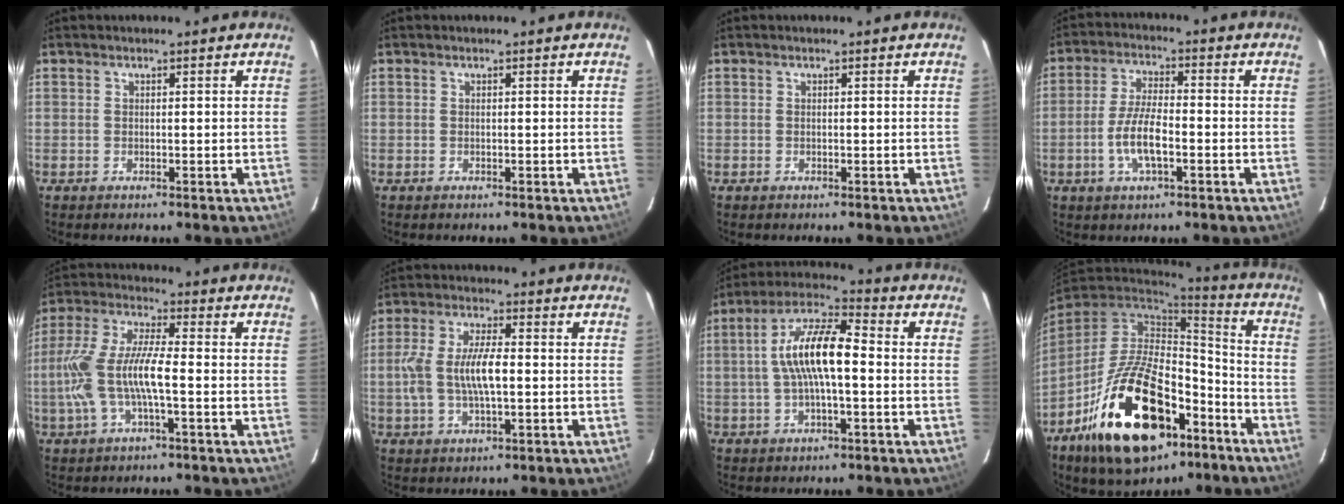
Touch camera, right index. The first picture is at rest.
{"total": 0.0}
{"total": 0.0}
{"total": 7.7, "force": [-2.6, 2.5, 6.8], "torque": [-0.139, -0.001, -0.048]}
{"total": 12.5, "force": [-2.6, 3.1, 11.9], "torque": [-0.255, 0.002, -0.048]}
{"total": 9.7, "force": [-0.6, 3.7, 9.0], "torque": [-0.182, 0.005, -0.009]}
{"total": 12.0, "force": [-0.4, 3.6, 11.5], "torque": [-0.217, 0.019, -0.012]}
{"total": 26.2, "force": [-13.3, 13.2, 18.2], "torque": [-0.350, 0.001, -0.205]}